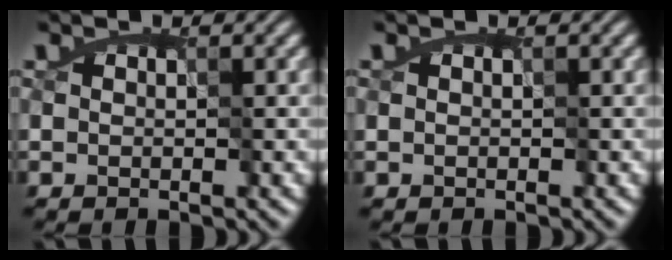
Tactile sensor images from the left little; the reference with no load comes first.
{"total": 0.0}